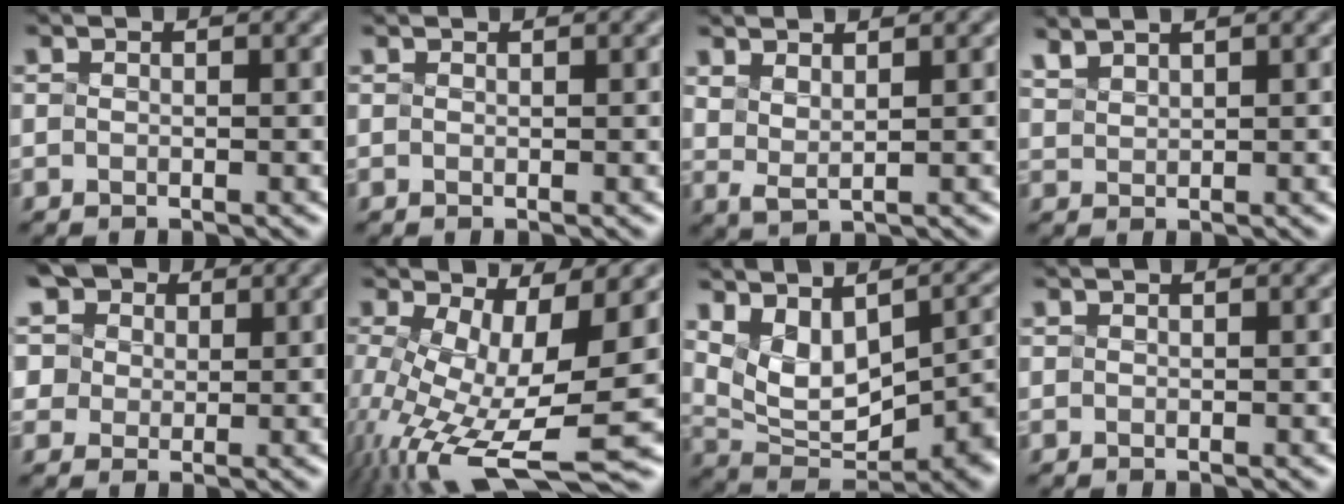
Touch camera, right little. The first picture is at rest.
{"total": 0.7, "force": [0.6, 0.3, 0.3], "torque": [-0.003, 0.005, 0.005]}
{"total": 1.7, "force": [1.6, 0.1, 0.7], "torque": [-0.023, 0.003, 0.045]}
{"total": 1.9, "force": [1.8, -0.1, -0.1], "torque": [-0.011, 0.016, 0.051]}
{"total": 7.8, "force": [4.3, 5.8, 2.9], "torque": [-0.082, 0.029, 0.074]}
{"total": 11.0, "force": [-2.2, 2.7, 10.5], "torque": [-0.201, -0.009, -0.002]}
{"total": 8.8, "force": [1.8, 4.5, 7.3], "torque": [-0.132, -0.010, 0.063]}
{"total": 1.5, "force": [0.9, 0.8, 0.9], "torque": [-0.008, 0.020, 0.009]}